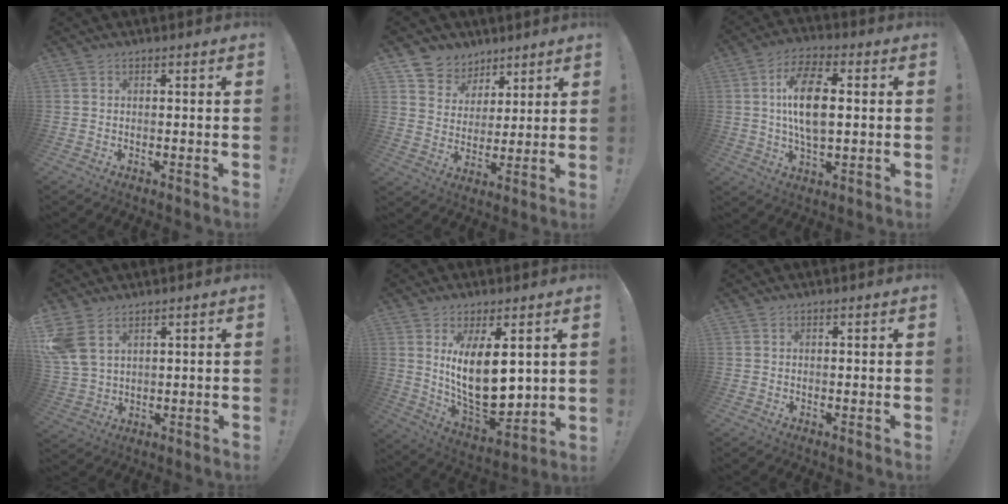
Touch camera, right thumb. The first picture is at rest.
{"total": 8.2, "force": [4.9, 6.5, 0.6], "torque": [-0.011, -0.044, 0.100]}
{"total": 13.4, "force": [1.7, 6.7, 11.5], "torque": [-0.196, 0.002, 0.028]}
{"total": 8.1, "force": [4.5, 4.8, 4.7], "torque": [-0.093, -0.011, 0.093]}
{"total": 16.8, "force": [4.5, 7.3, 14.4], "torque": [-0.260, -0.052, 0.073]}
{"total": 0.6, "force": [0.3, -0.1, 0.5], "torque": [-0.002, -0.003, 0.004]}